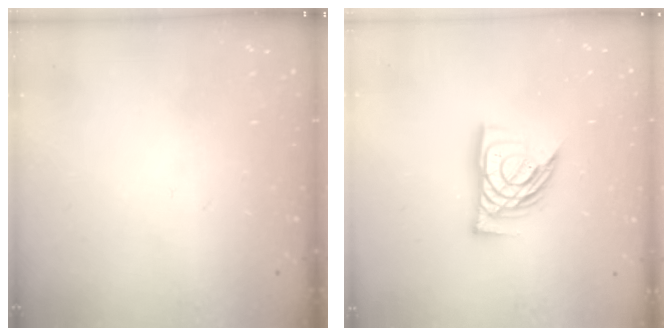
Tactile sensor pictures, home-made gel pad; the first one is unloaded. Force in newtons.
{"total": 12.1, "press": 12.0, "slide": 1.4}